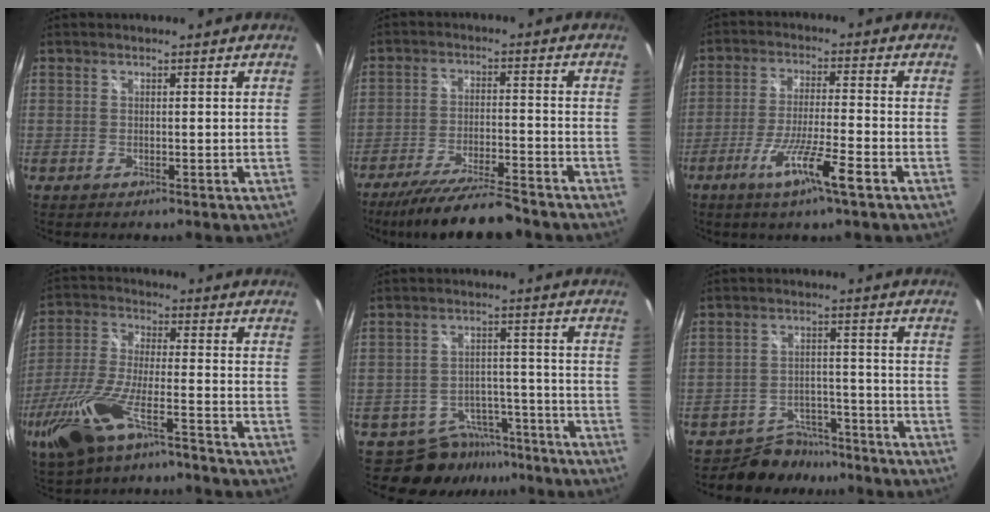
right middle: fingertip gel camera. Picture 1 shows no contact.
{"total": 13.3, "force": [-11.5, 1.0, 6.4], "torque": [-0.133, -0.020, -0.188]}
{"total": 9.1, "force": [-5.0, -0.2, 7.6], "torque": [-0.153, -0.013, -0.093]}
{"total": 14.5, "force": [-9.2, 3.5, 10.6], "torque": [-0.239, -0.030, -0.177]}
{"total": 8.3, "force": [-6.7, 4.8, 0.8], "torque": [-0.018, 0.019, -0.087]}
{"total": 7.0, "force": [-6.0, 3.5, 0.1], "torque": [-0.013, 0.016, -0.088]}